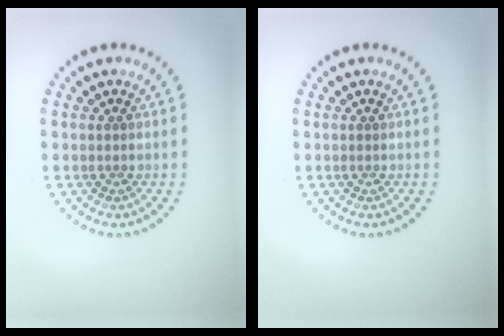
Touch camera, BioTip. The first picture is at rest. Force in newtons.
{"total": 0.0}